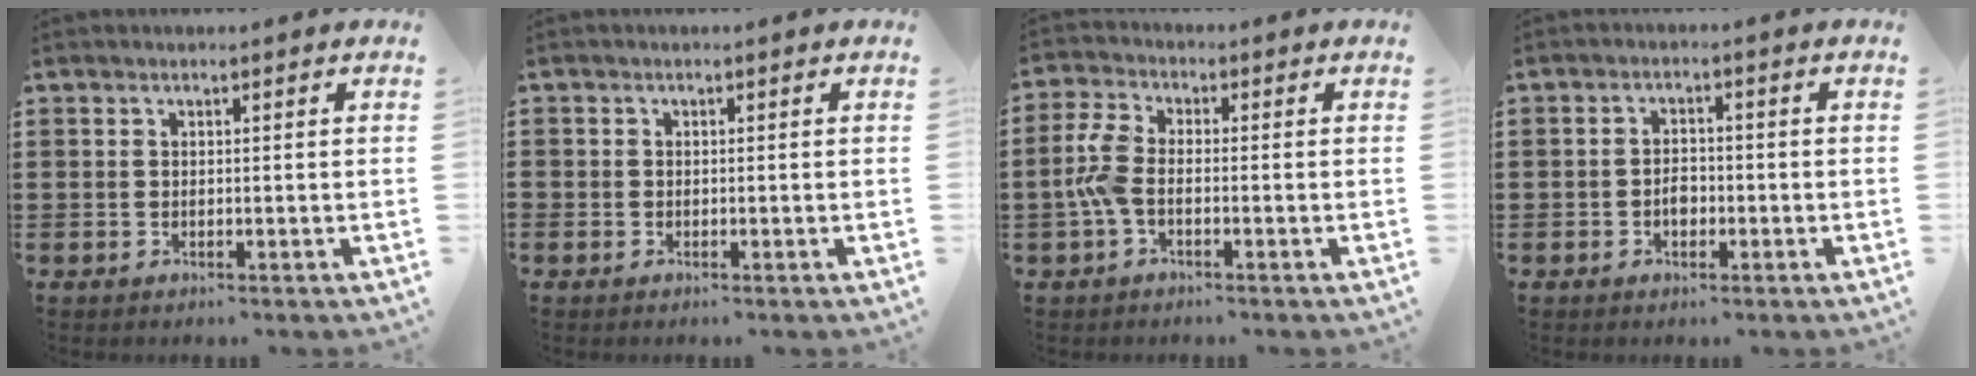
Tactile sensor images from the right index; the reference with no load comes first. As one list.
[{"total": 0.5, "force": [-0.3, 0.4, 0.1], "torque": [-0.002, 0.001, -0.008]}, {"total": 5.0, "force": [-1.2, 2.4, 4.2], "torque": [-0.109, -0.004, -0.031]}, {"total": 2.4, "force": [-0.8, 1.5, 1.7], "torque": [-0.026, -0.002, -0.017]}]